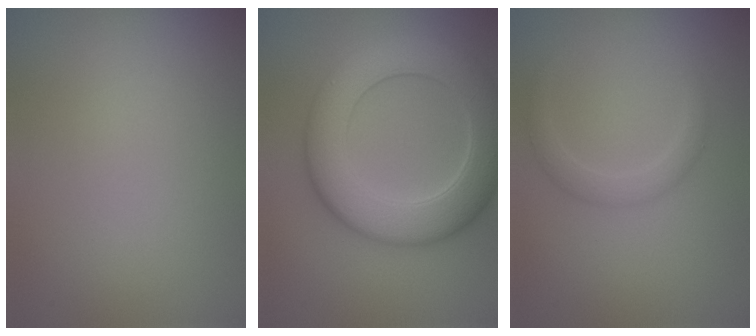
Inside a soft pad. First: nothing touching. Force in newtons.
{"total": 8.9, "press": 8.9, "slide": 0.6}
{"total": 1.8, "press": 1.8, "slide": 0.1}